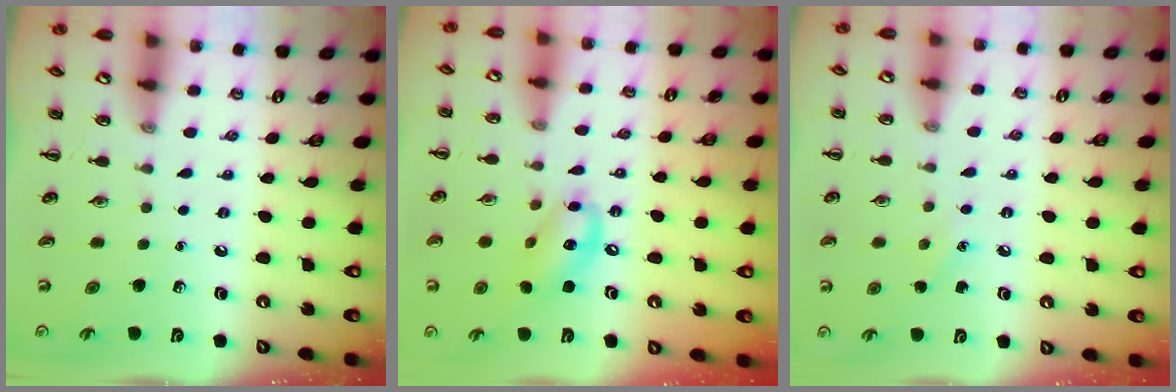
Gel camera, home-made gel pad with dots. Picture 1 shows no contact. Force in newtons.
{"total": 13.4, "press": 13.1, "slide": 2.8}
{"total": 5.8, "press": 5.6, "slide": 1.6}